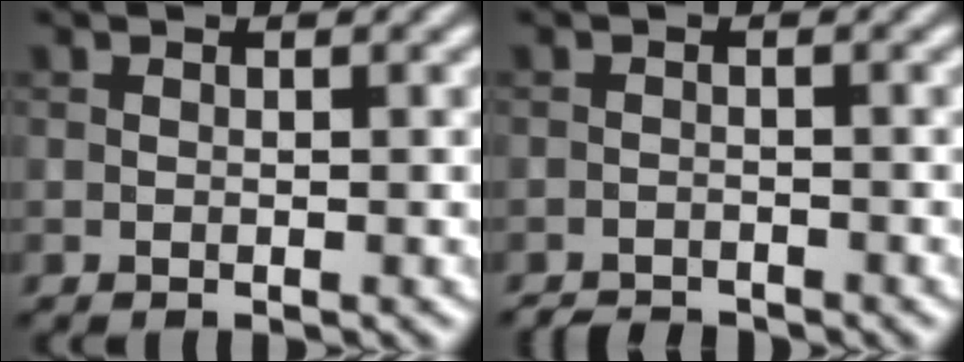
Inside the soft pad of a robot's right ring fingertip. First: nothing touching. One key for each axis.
{"total": 1.9, "fx": -1.8, "fy": 0.3, "fz": 0.2, "tx": 0.002, "ty": -0.003, "tz": -0.035}